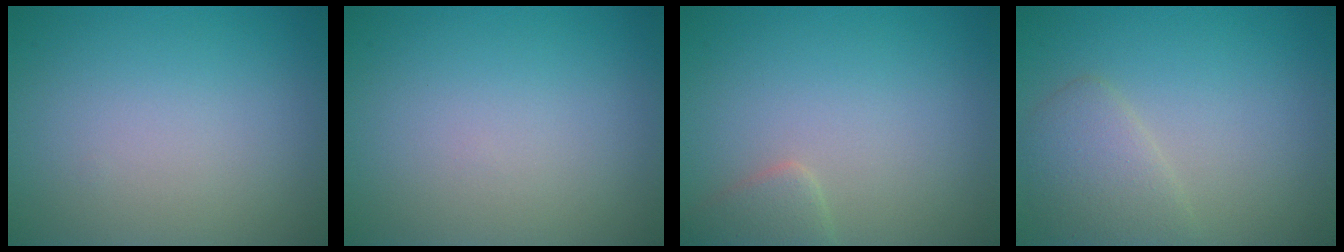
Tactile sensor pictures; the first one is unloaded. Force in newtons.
{"total": 0.0}
{"total": 1.8, "press": 1.8, "slide": 0.1}
{"total": 2.7, "press": 2.7, "slide": 0.1}